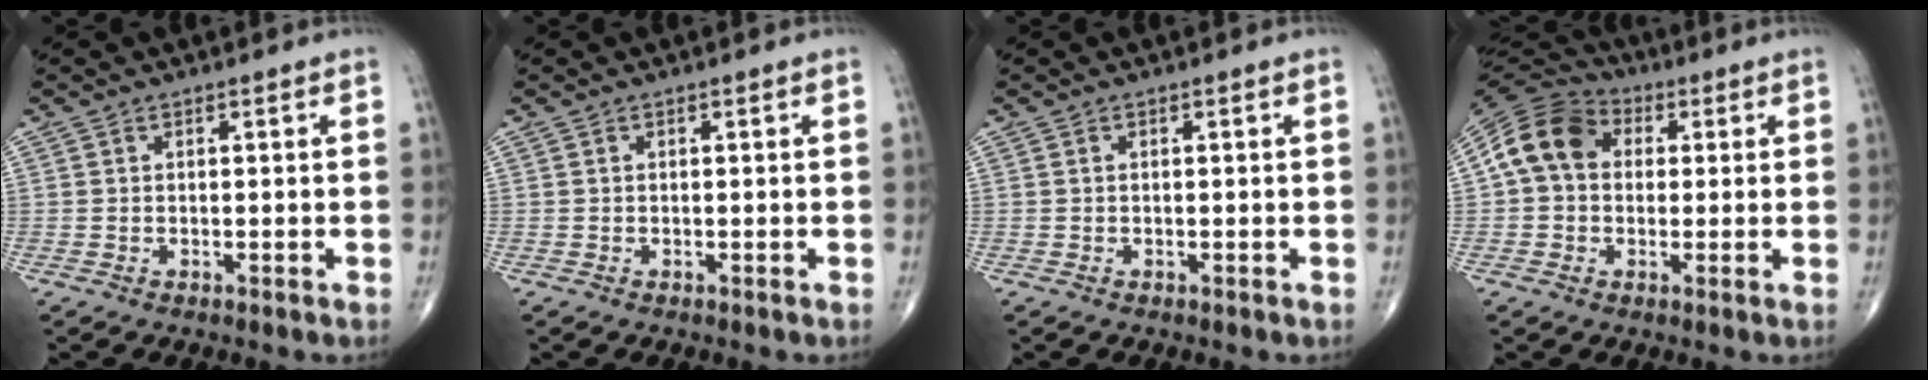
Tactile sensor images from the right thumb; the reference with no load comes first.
{"total": 0.0}
{"total": 0.0}
{"total": 11.7, "force": [1.7, 9.2, 7.0], "torque": [-0.119, 0.028, 0.017]}